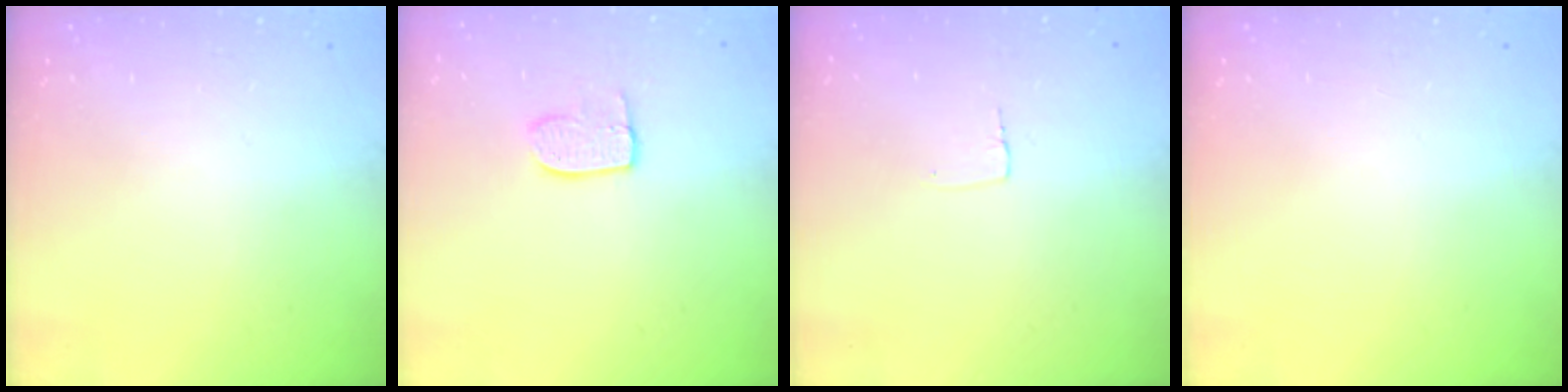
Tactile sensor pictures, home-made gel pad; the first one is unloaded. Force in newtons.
{"total": 6.7, "press": 6.7, "slide": 0.2}
{"total": 2.6, "press": 2.6, "slide": 0.1}
{"total": 0.0}